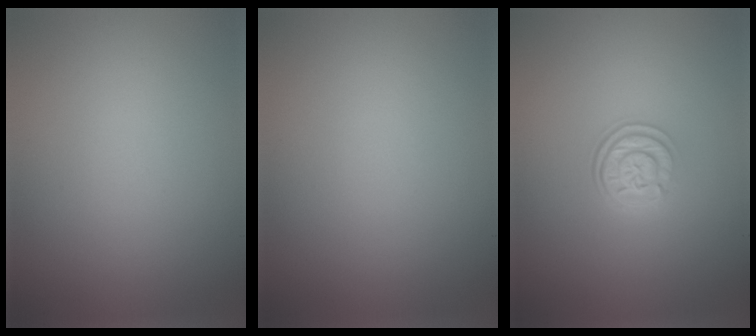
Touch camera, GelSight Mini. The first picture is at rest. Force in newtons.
{"total": 0.0}
{"total": 3.0, "press": 2.4, "slide": 1.7}